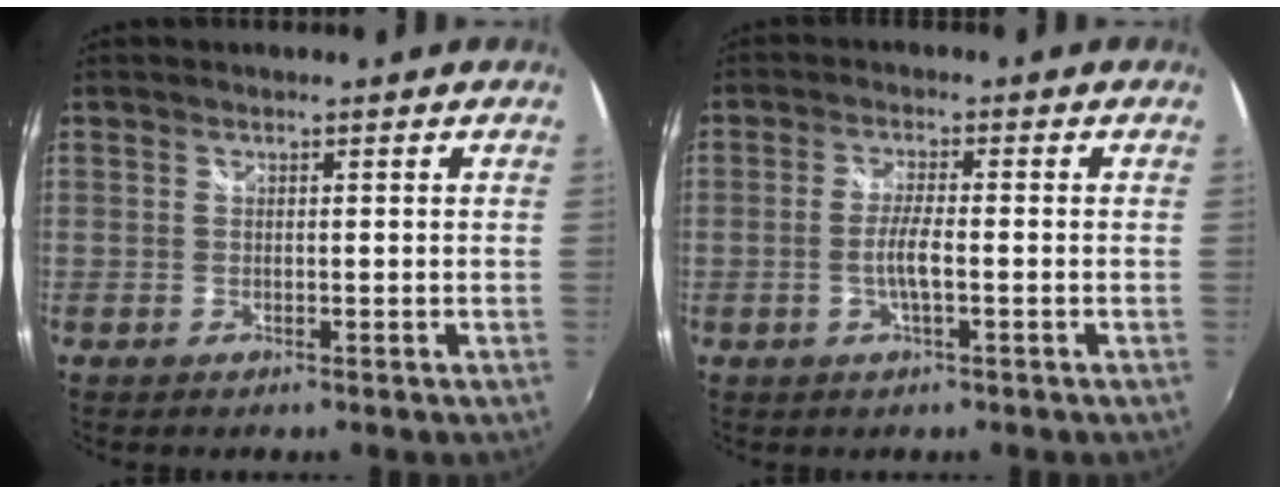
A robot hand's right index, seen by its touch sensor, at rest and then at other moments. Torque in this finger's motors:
{"motor_torque": [0.80, -0.41, 0.40, 0.11]}